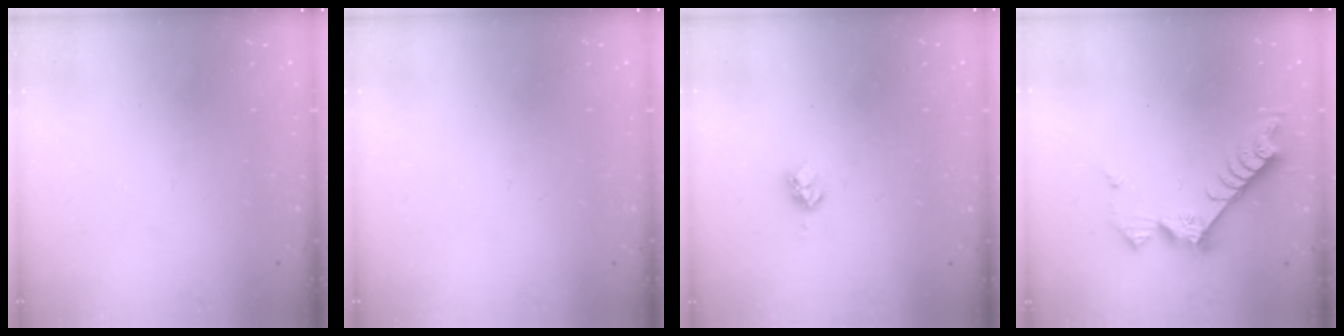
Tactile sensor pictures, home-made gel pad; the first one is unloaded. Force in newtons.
{"total": 0.0}
{"total": 4.4, "press": 4.3, "slide": 0.6}
{"total": 8.4, "press": 8.3, "slide": 0.7}